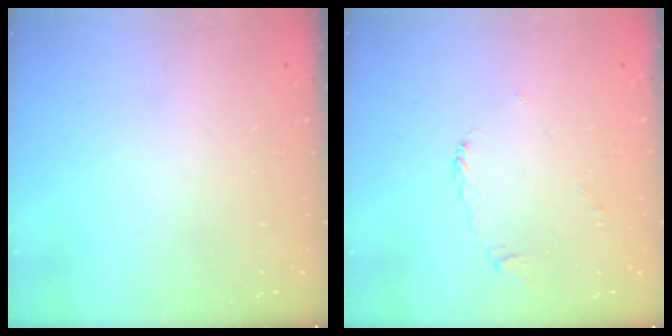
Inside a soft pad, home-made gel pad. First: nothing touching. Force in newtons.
{"total": 2.3, "press": 2.2, "slide": 0.7}